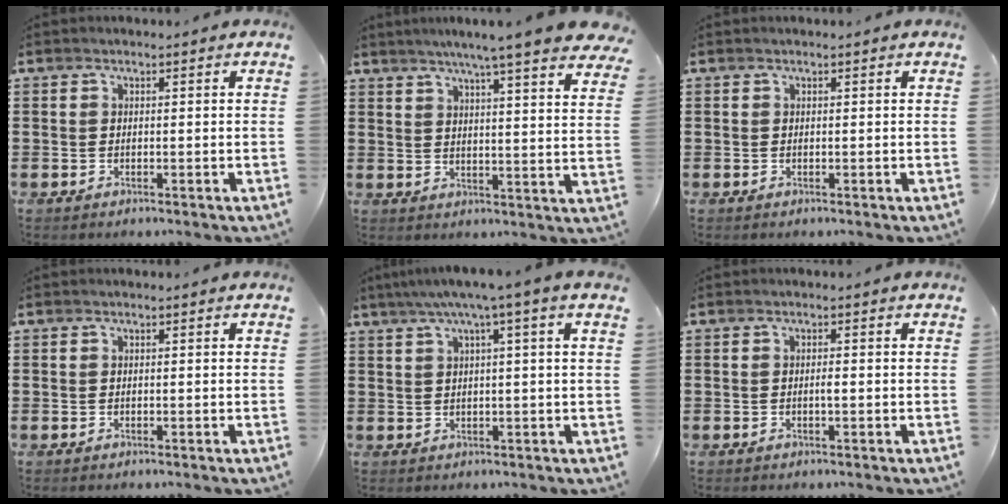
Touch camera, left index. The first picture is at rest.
{"total": 6.2, "force": [5.3, -0.9, 3.2], "torque": [-0.082, -0.026, 0.087]}
{"total": 0.0}
{"total": 0.0}
{"total": 3.8, "force": [1.8, -0.6, 3.3], "torque": [-0.068, 0.000, 0.026]}
{"total": 0.9, "force": [-0.1, 0.2, 0.9], "torque": [-0.019, -0.002, -0.002]}